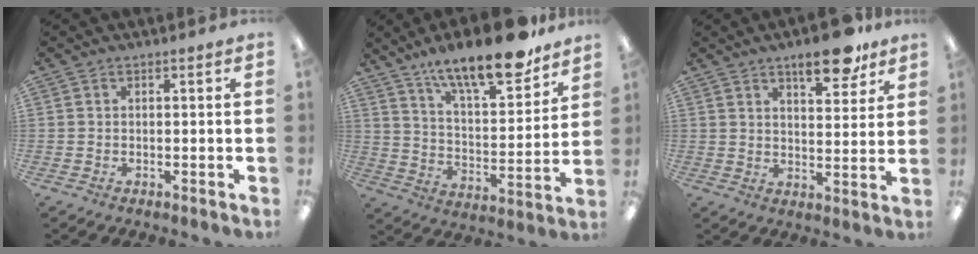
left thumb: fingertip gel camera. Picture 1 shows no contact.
{"total": 19.2, "force": [15.1, 5.2, 10.8], "torque": [-0.172, -0.097, 0.252]}
{"total": 11.0, "force": [7.7, 3.8, 7.0], "torque": [-0.089, -0.039, 0.126]}